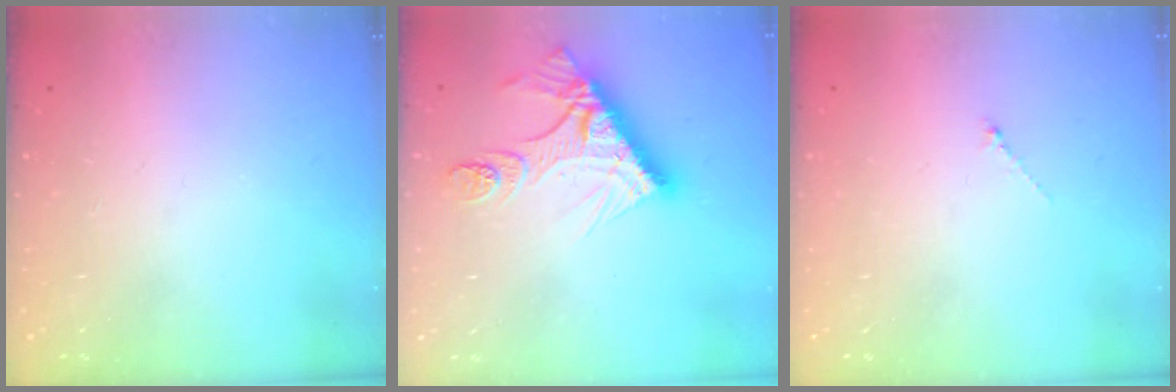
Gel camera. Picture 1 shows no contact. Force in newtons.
{"total": 14.0, "press": 14.0, "slide": 1.2}
{"total": 0.6, "press": 0.5, "slide": 0.3}